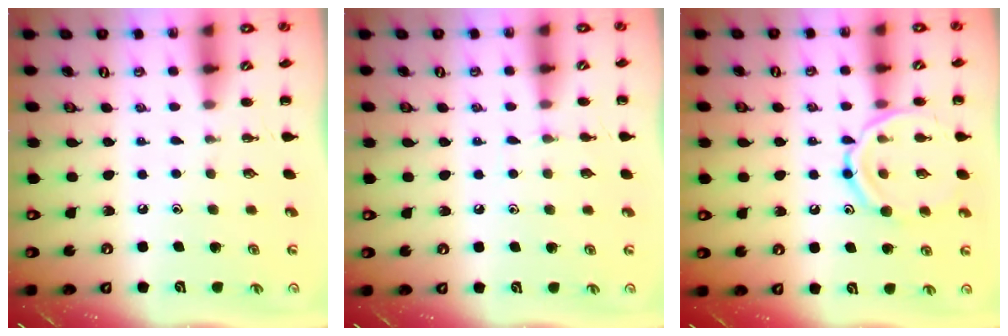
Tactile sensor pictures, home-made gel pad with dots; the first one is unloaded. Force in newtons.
{"total": 3.7, "press": 3.6, "slide": 1.1}
{"total": 13.1, "press": 13.0, "slide": 1.1}